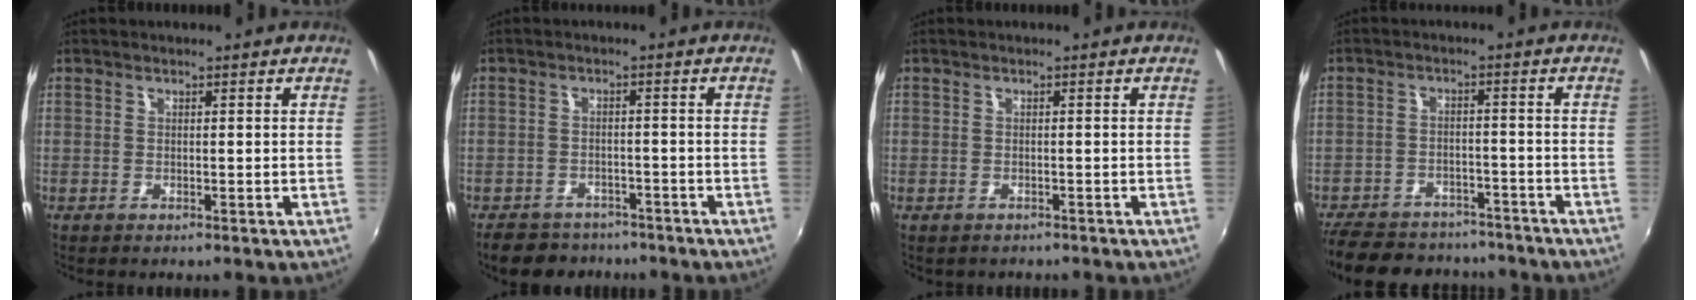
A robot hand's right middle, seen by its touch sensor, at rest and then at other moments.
{"total": 8.8, "force": [-7.3, 4.3, 2.4], "torque": [-0.065, -0.002, -0.109]}
{"total": 1.2, "force": [-0.9, 0.7, 0.3], "torque": [-0.011, -0.005, -0.012]}
{"total": 19.5, "force": [-16.2, 8.1, 7.3], "torque": [-0.175, 0.009, -0.226]}